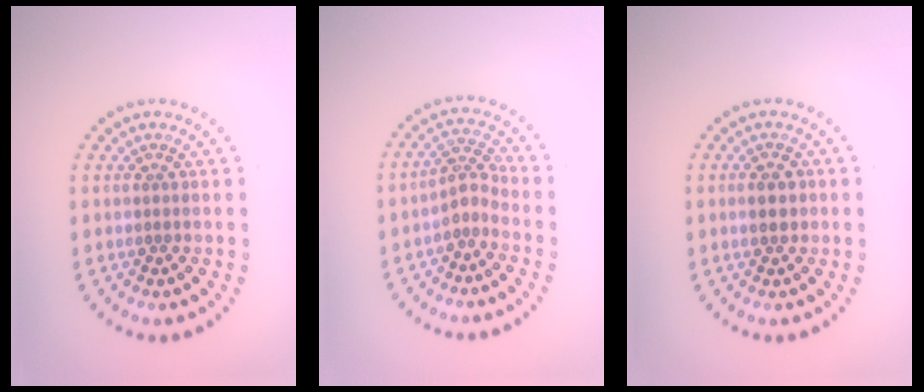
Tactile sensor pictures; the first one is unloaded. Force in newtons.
{"total": 2.2, "press": 1.5, "slide": 1.6}
{"total": 2.4, "press": 2.4, "slide": 0.1}